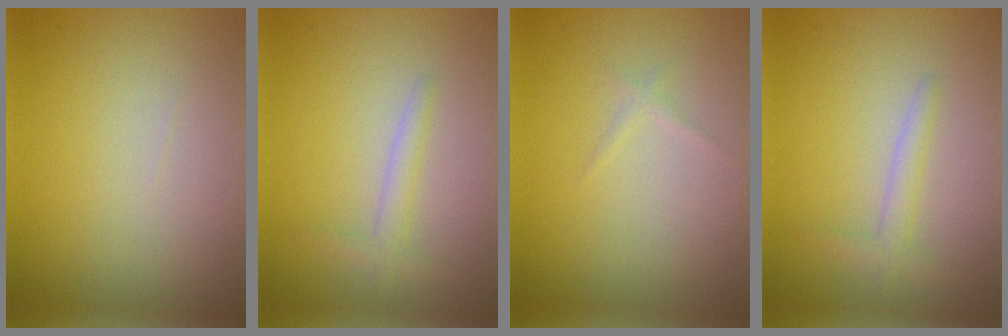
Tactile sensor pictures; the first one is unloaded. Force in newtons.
{"total": 1.6, "press": 1.6, "slide": 0.1}
{"total": 0.6, "press": 0.6, "slide": 0.0}
{"total": 1.6, "press": 1.6, "slide": 0.1}